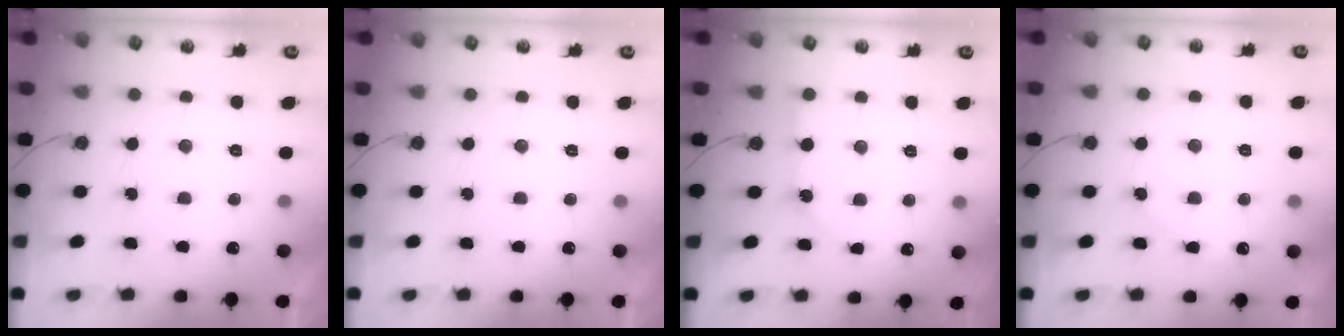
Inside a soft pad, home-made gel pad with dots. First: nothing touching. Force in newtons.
{"total": 0.0}
{"total": 2.5, "press": 2.5, "slide": 0.3}
{"total": 4.2, "press": 4.2, "slide": 0.4}